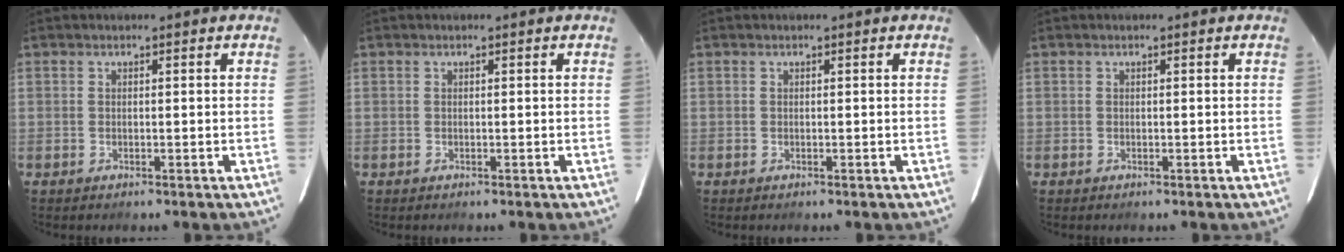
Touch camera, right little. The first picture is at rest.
{"total": 0.0}
{"total": 0.0}
{"total": 0.0}